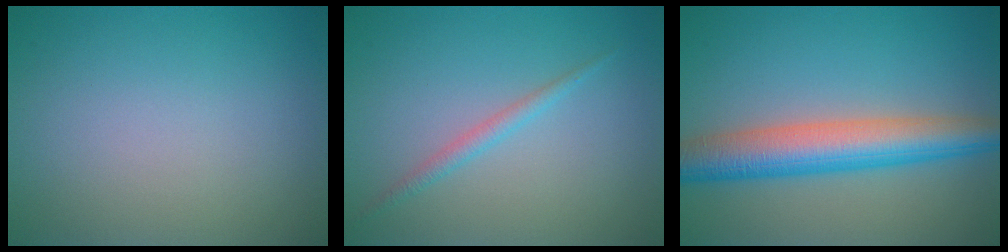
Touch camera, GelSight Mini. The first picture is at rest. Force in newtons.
{"total": 1.3, "press": 1.3, "slide": 0.0}
{"total": 7.0, "press": 7.0, "slide": 0.2}